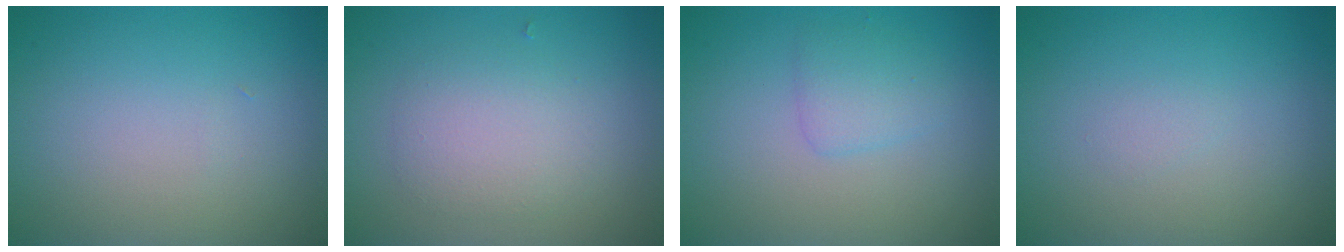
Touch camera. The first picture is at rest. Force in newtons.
{"total": 3.0, "press": 3.0, "slide": 0.1}
{"total": 1.9, "press": 1.9, "slide": 0.1}
{"total": 0.5, "press": 0.5, "slide": 0.1}